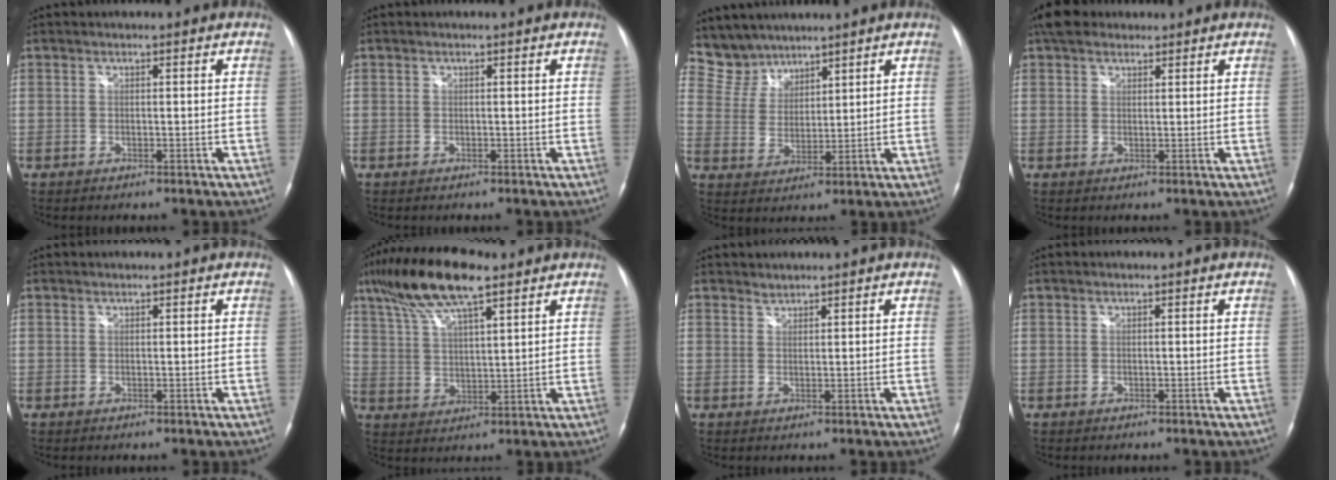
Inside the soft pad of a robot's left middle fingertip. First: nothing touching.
{"total": 0.0}
{"total": 6.2, "force": [5.7, 2.4, -0.5], "torque": [0.001, 0.011, 0.127]}
{"total": 4.6, "force": [3.6, 2.4, 1.6], "torque": [-0.033, 0.025, 0.065]}
{"total": 0.0}
{"total": 13.0, "force": [8.7, 2.9, 9.2], "torque": [-0.183, 0.023, 0.161]}
{"total": 1.1, "force": [1.0, 0.2, -0.3], "torque": [0.004, 0.000, 0.018]}
{"total": 0.0}